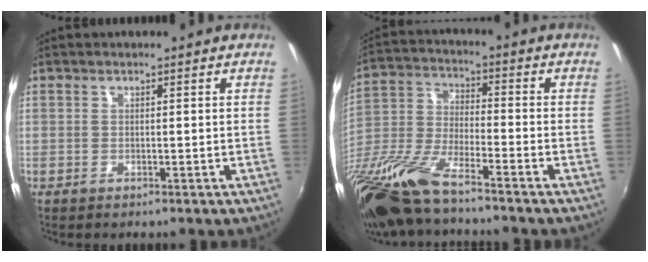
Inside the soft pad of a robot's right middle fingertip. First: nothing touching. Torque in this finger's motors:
{"motor_torque": [1.08, -1.06, 0.86, 0.21]}